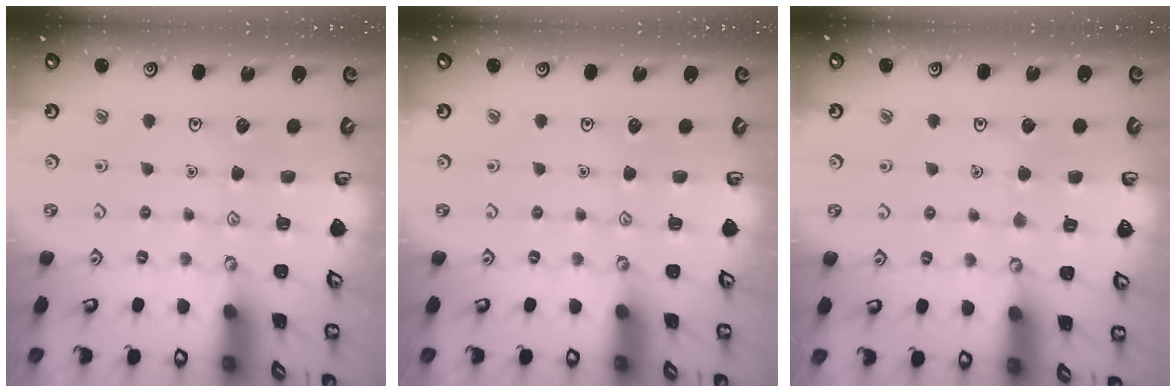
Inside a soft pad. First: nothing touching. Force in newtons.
{"total": 0.0}
{"total": 2.7, "press": 2.7, "slide": 0.2}